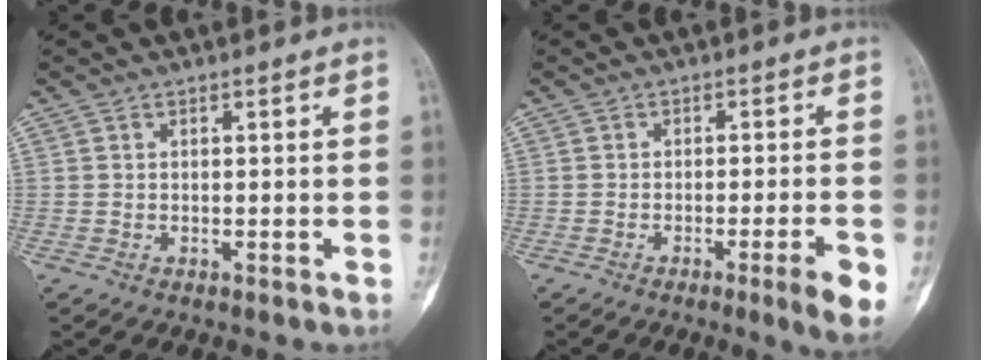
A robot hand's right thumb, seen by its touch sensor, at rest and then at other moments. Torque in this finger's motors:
{"motor_torque": [0.91, 0.19, 0.38, -0.48, 0.22]}